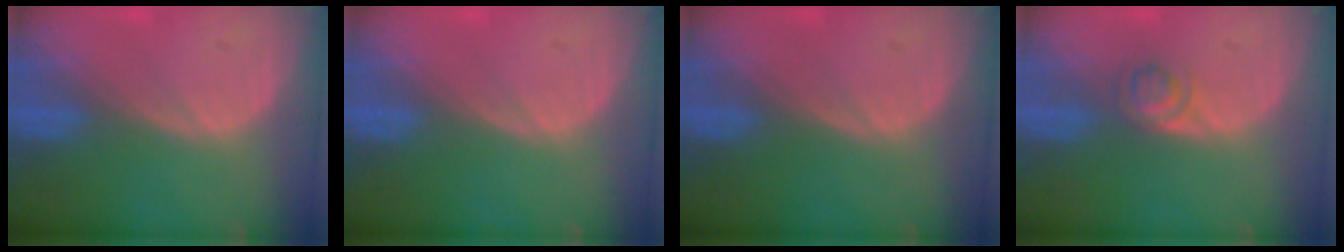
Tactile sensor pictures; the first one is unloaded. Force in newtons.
{"total": 0.0}
{"total": 0.0}
{"total": 2.7, "press": 2.7, "slide": 0.2}